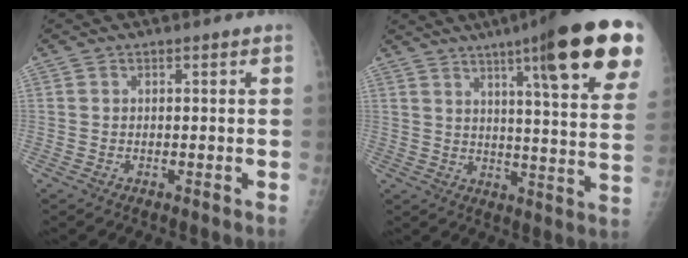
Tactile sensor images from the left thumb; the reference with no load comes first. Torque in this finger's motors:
{"motor_torque": [0.52, 0.57, 1.34, -1.43, 0.12]}